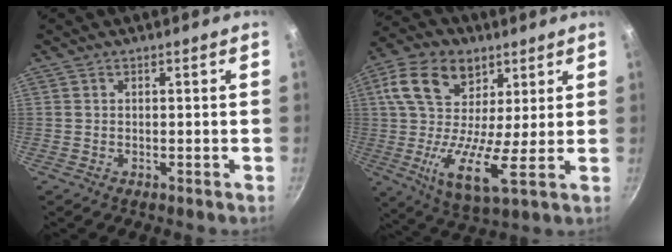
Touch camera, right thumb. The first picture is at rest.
{"total": 16.8, "force": [5.0, 9.6, 12.9], "torque": [-0.223, -0.015, 0.070]}